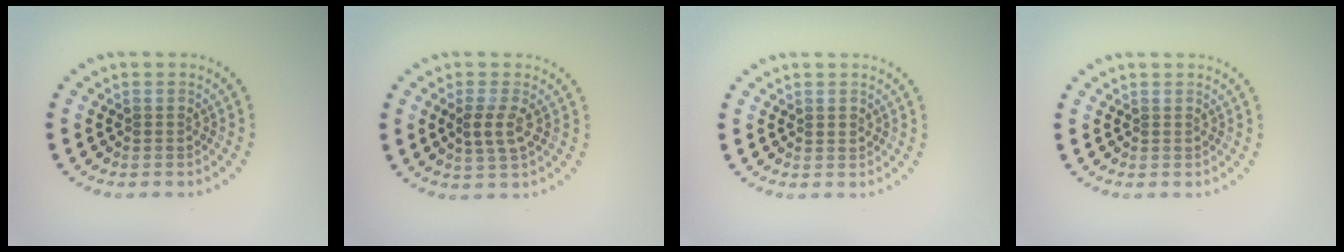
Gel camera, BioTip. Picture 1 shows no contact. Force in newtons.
{"total": 2.3, "press": 2.2, "slide": 0.8}
{"total": 0.9, "press": 0.9, "slide": 0.2}
{"total": 0.0}